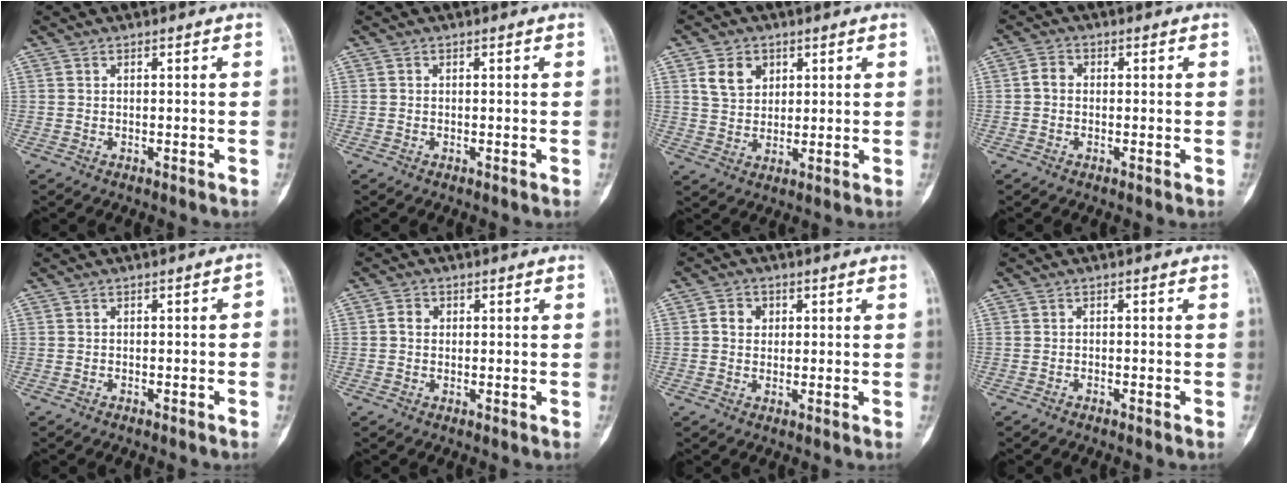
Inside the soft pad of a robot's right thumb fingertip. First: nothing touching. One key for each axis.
{"total": 0.0}
{"total": 6.4, "fx": 2.7, "fy": 4.9, "fz": 3.1, "tx": -0.034, "ty": -0.010, "tz": 0.052}
{"total": 2.2, "fx": -0.2, "fy": 1.8, "fz": 1.3, "tx": -0.018, "ty": 0.007, "tz": -0.012}
{"total": 1.7, "fx": -0.8, "fy": 0.7, "fz": 1.3, "tx": -0.014, "ty": 0.026, "tz": -0.014}
{"total": 1.9, "fx": 0.1, "fy": 1.6, "fz": 0.9, "tx": -0.008, "ty": 0.005, "tz": -0.001}
{"total": 3.0, "fx": 0.6, "fy": 2.7, "fz": 1.3, "tx": -0.005, "ty": 0.003, "tz": 0.007}
{"total": 0.7, "fx": -0.6, "fy": 0.1, "fz": 0.4, "tx": -0.012, "ty": 0.003, "tz": -0.009}